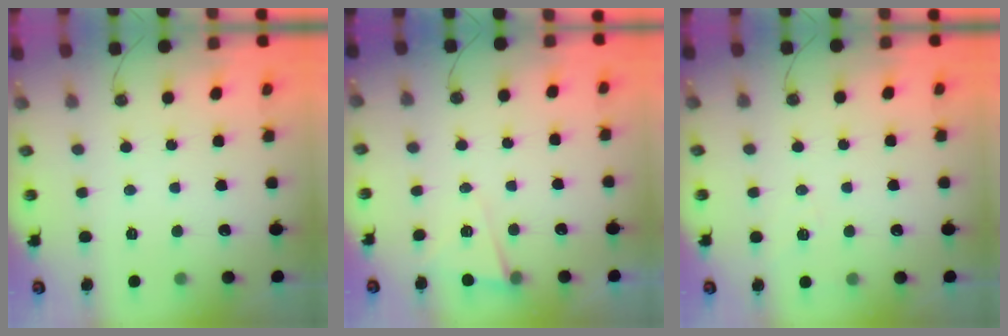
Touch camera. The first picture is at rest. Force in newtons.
{"total": 5.2, "press": 3.8, "slide": 3.6}
{"total": 3.7, "press": 3.0, "slide": 2.2}